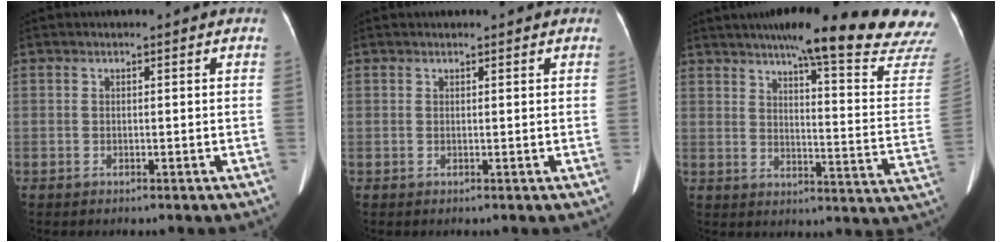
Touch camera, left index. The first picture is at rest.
{"total": 0.8, "force": [0.7, 0.0, 0.3], "torque": [-0.006, 0.013, 0.012]}
{"total": 24.2, "force": [21.2, -0.4, 11.6], "torque": [-0.161, -0.082, 0.256]}